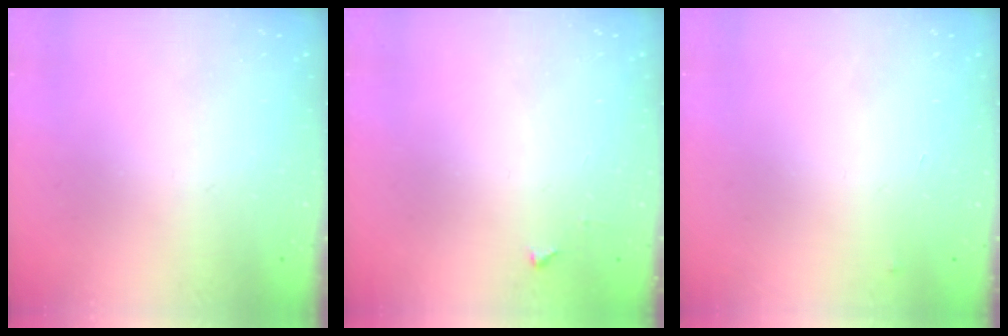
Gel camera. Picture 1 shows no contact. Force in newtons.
{"total": 3.2, "press": 3.2, "slide": 0.4}
{"total": 2.5, "press": 2.5, "slide": 0.4}